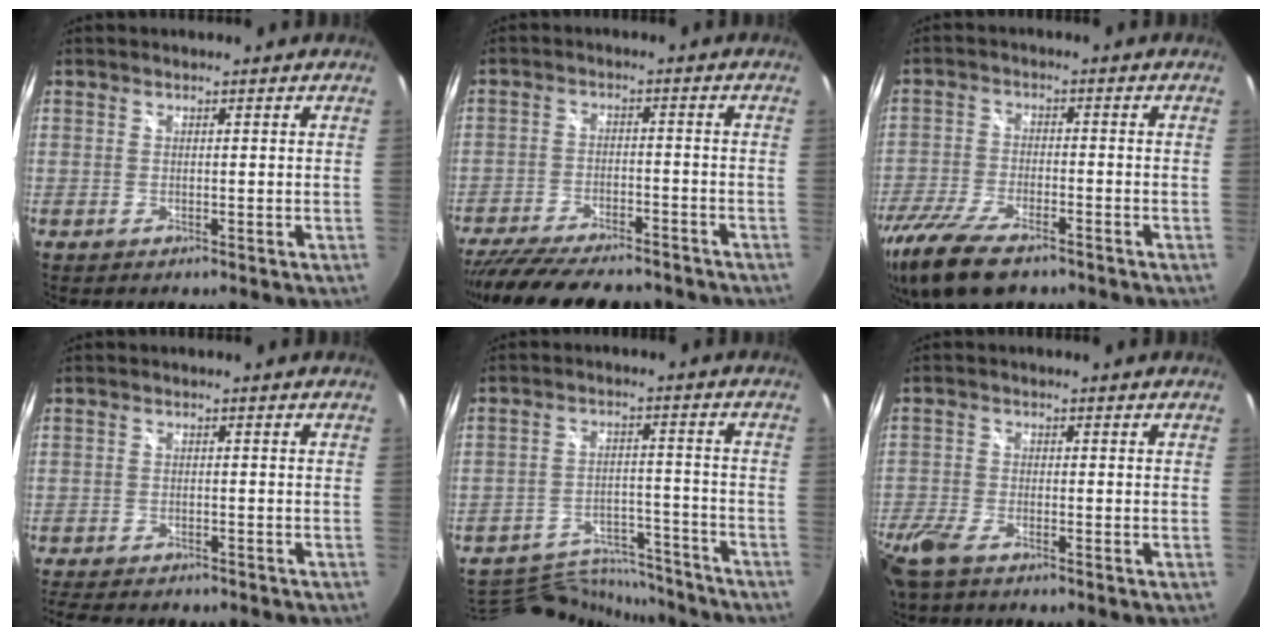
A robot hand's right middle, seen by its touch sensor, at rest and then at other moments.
{"total": 18.6, "force": [-15.6, 5.2, 8.6], "torque": [-0.178, -0.027, -0.232]}
{"total": 15.1, "force": [-10.9, 5.5, 8.9], "torque": [-0.210, -0.047, -0.200]}
{"total": 9.1, "force": [-7.7, 2.7, 3.9], "torque": [-0.092, -0.022, -0.117]}
{"total": 17.4, "force": [-16.2, 4.7, 4.5], "torque": [-0.099, 0.016, -0.230]}
{"total": 7.8, "force": [-5.5, 2.8, 4.7], "torque": [-0.129, -0.026, -0.110]}